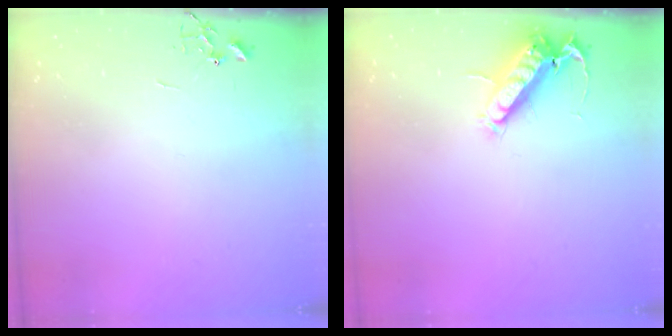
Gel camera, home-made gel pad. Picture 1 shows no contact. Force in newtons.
{"total": 13.1, "press": 13.0, "slide": 2.0}